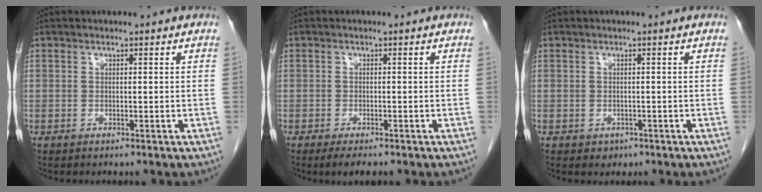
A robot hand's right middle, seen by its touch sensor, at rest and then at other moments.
{"total": 2.8, "force": [-2.1, 0.8, 1.7], "torque": [-0.025, -0.005, -0.029]}
{"total": 1.1, "force": [-0.6, 0.9, 0.3], "torque": [-0.004, 0.002, -0.003]}